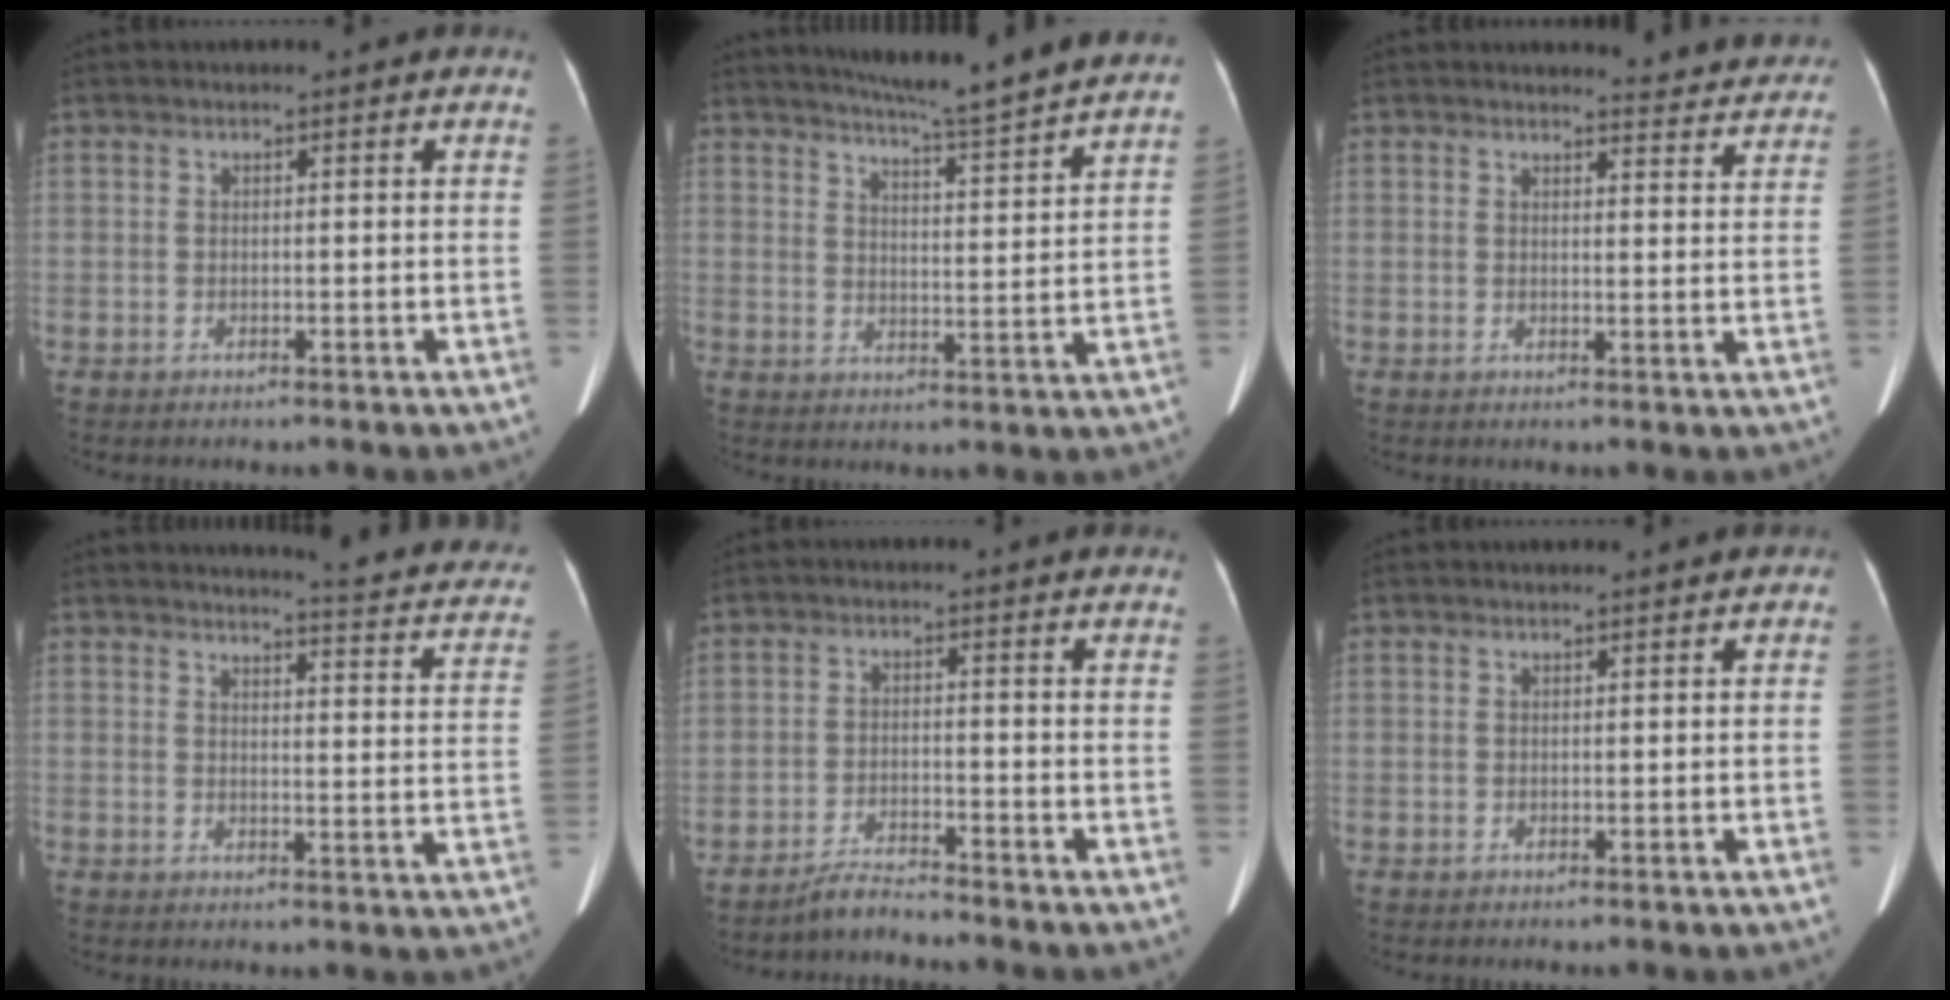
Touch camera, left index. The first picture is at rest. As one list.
[{"total": 13.4, "force": [12.2, -1.2, 5.4], "torque": [-0.092, -0.012, 0.163]}, {"total": 7.1, "force": [7.1, 1.1, 0.3], "torque": [0.011, -0.020, 0.060]}, {"total": 14.8, "force": [13.9, 1.4, 4.8], "torque": [-0.037, -0.071, 0.129]}, {"total": 3.4, "force": [-3.4, -0.5, 0.3], "torque": [-0.012, -0.020, -0.062]}, {"total": 0.0}]